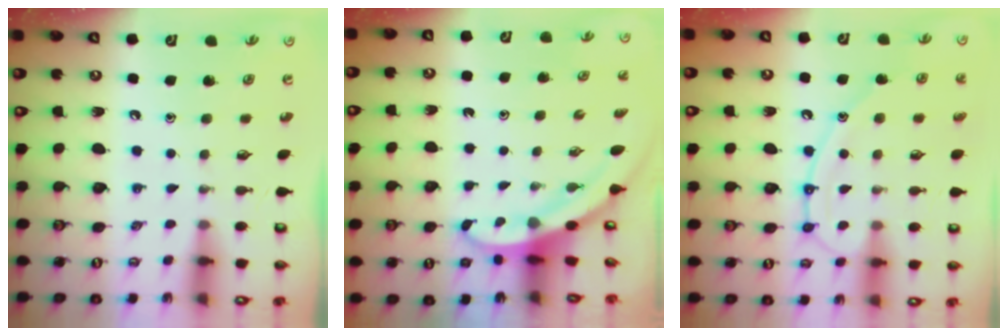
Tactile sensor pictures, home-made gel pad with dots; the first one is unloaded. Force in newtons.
{"total": 3.3, "press": 3.3, "slide": 0.1}
{"total": 13.6, "press": 13.5, "slide": 1.3}